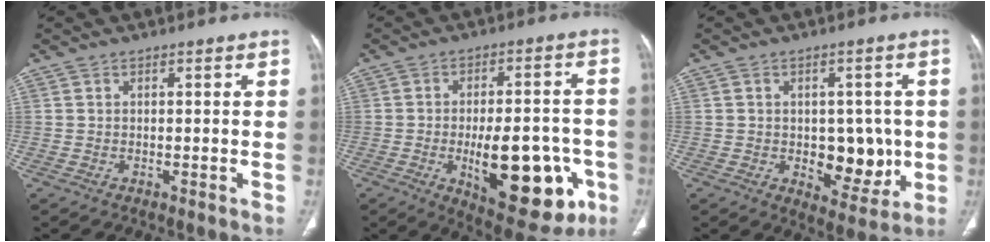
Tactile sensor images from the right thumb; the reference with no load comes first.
{"total": 20.3, "force": [-6.1, 9.1, 17.1], "torque": [-0.198, 0.019, -0.066]}
{"total": 10.6, "force": [-1.3, 6.7, 8.1], "torque": [-0.060, -0.003, -0.005]}